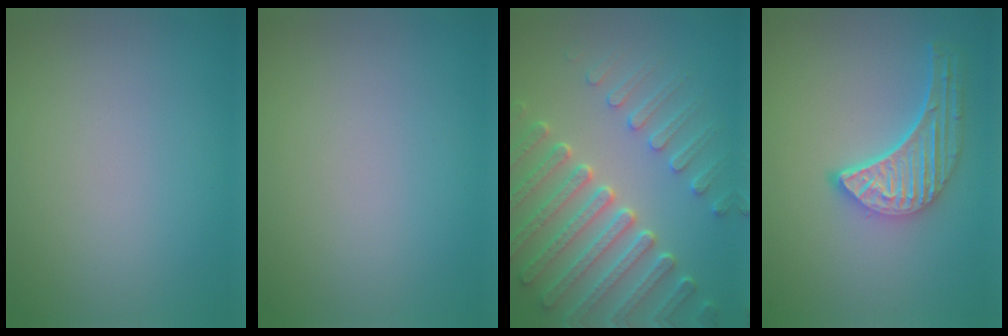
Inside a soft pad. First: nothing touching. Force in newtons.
{"total": 0.0}
{"total": 7.5, "press": 5.8, "slide": 4.7}
{"total": 5.1, "press": 4.0, "slide": 3.2}